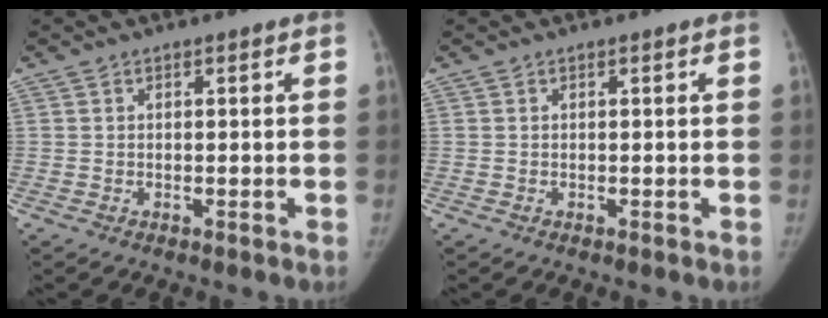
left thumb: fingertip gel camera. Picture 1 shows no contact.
{"total": 0.0}